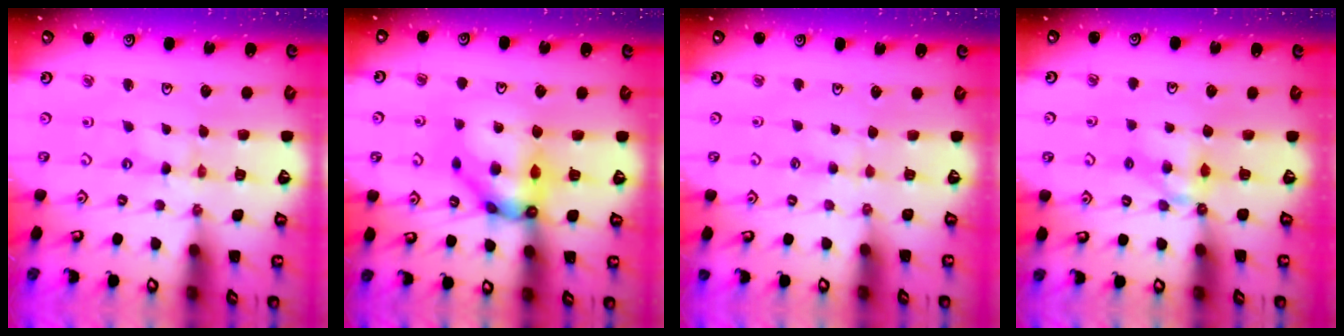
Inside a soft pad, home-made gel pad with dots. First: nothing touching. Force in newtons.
{"total": 11.9, "press": 11.9, "slide": 1.0}
{"total": 2.3, "press": 2.3, "slide": 0.4}
{"total": 6.3, "press": 6.2, "slide": 0.9}